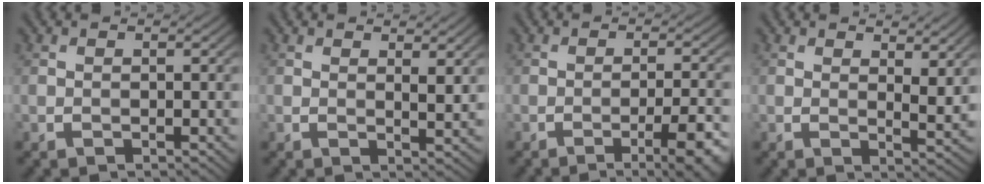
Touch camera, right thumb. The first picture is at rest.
{"total": 2.2, "force": [1.3, 0.5, 1.7], "torque": [-0.030, -0.007, 0.024]}
{"total": 6.7, "force": [-3.5, 1.3, 5.6], "torque": [-0.083, 0.007, -0.046]}
{"total": 4.2, "force": [2.3, 1.5, 3.2], "torque": [-0.052, -0.009, 0.041]}